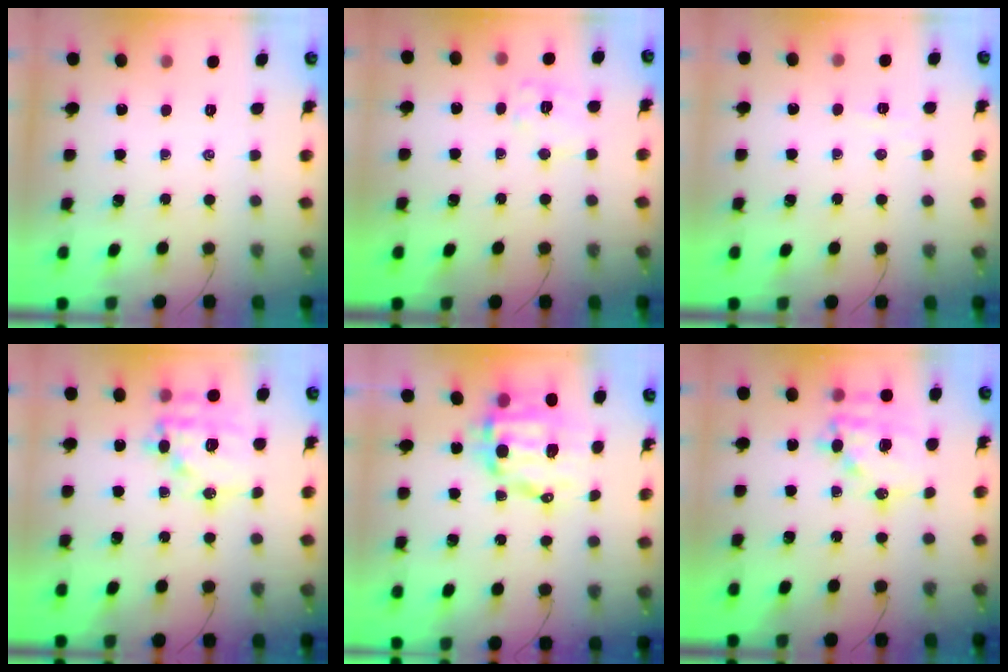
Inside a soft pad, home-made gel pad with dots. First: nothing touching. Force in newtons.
{"total": 8.0, "press": 8.0, "slide": 0.4}
{"total": 3.1, "press": 2.9, "slide": 1.0}
{"total": 17.3, "press": 16.9, "slide": 3.5}
{"total": 11.8, "press": 11.5, "slide": 2.6}
{"total": 16.3, "press": 15.9, "slide": 3.3}